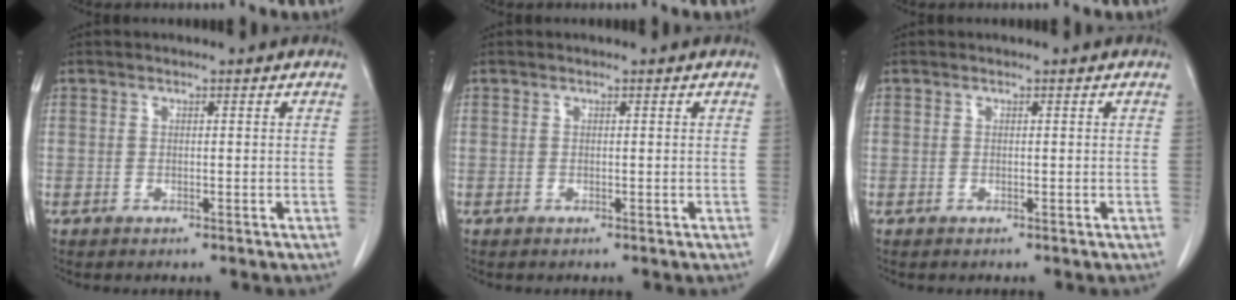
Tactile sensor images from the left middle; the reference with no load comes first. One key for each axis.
{"total": 0.0}
{"total": 0.0}